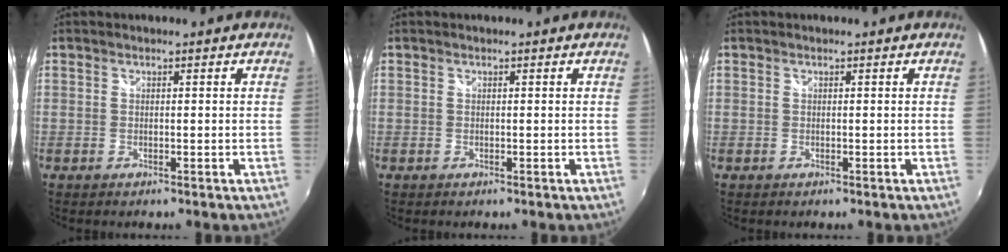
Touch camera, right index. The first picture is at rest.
{"total": 0.0}
{"total": 0.0}